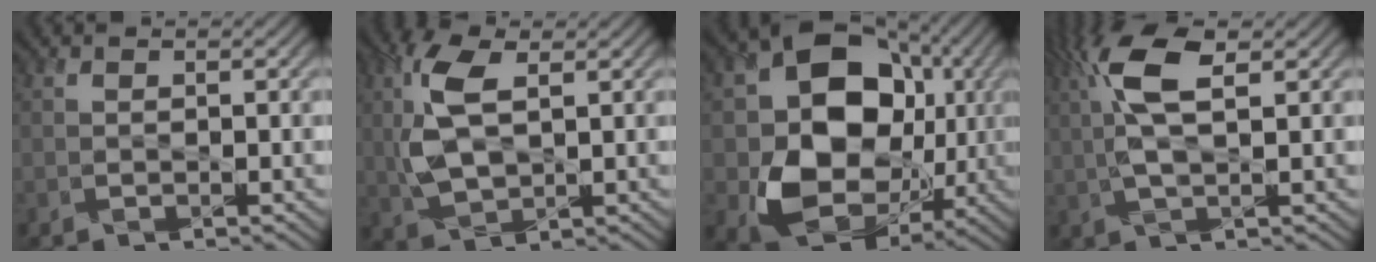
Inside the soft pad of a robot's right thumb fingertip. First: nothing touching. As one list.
[{"total": 8.8, "force": [1.9, 4.7, 7.2], "torque": [-0.178, 0.007, 0.033]}, {"total": 16.1, "force": [0.2, 13.0, 9.6], "torque": [-0.170, -0.034, 0.008]}, {"total": 8.4, "force": [2.5, 2.8, 7.5], "torque": [-0.172, 0.015, 0.043]}]